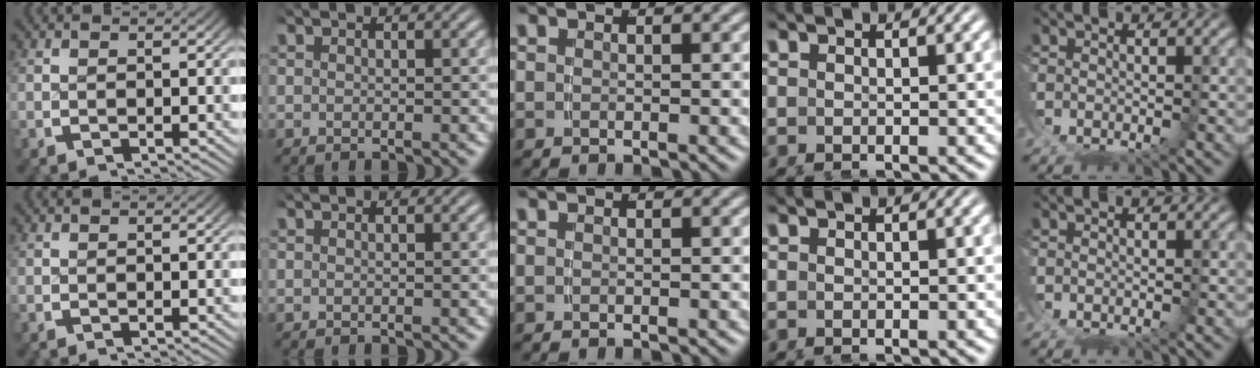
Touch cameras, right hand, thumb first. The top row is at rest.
{}